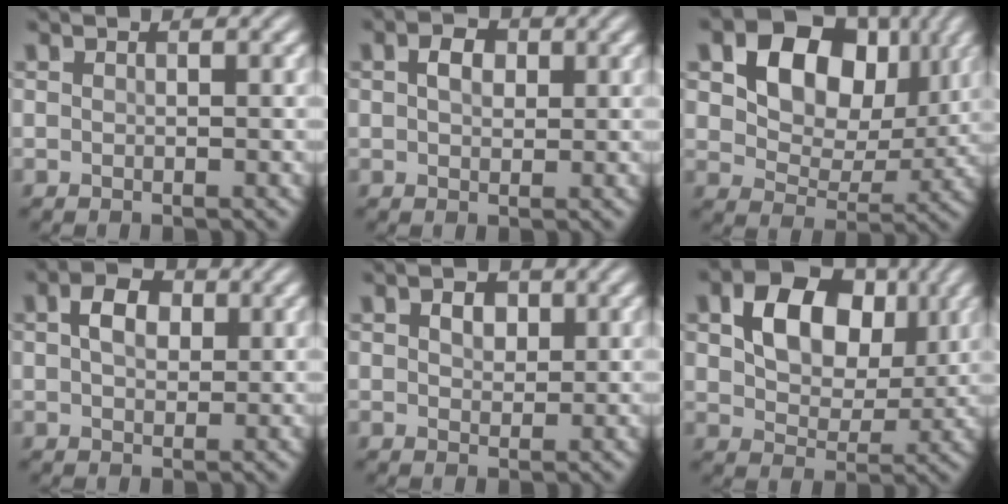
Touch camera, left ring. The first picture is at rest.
{"total": 2.2, "force": [0.7, 1.5, 1.5], "torque": [-0.030, 0.004, 0.009]}
{"total": 11.2, "force": [4.1, 7.6, 7.1], "torque": [-0.127, 0.016, 0.059]}
{"total": 3.4, "force": [1.0, 2.3, 2.3], "torque": [-0.046, 0.006, 0.014]}
{"total": 2.1, "force": [0.8, 1.4, 1.2], "torque": [-0.021, 0.000, 0.014]}
{"total": 8.0, "force": [2.4, 5.5, 5.3], "torque": [-0.098, 0.000, 0.032]}